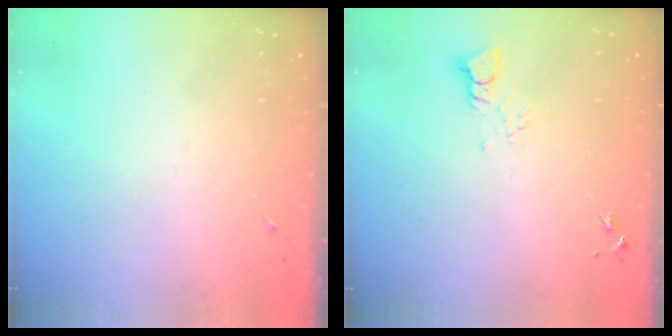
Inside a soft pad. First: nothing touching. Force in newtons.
{"total": 3.1, "press": 3.1, "slide": 0.3}